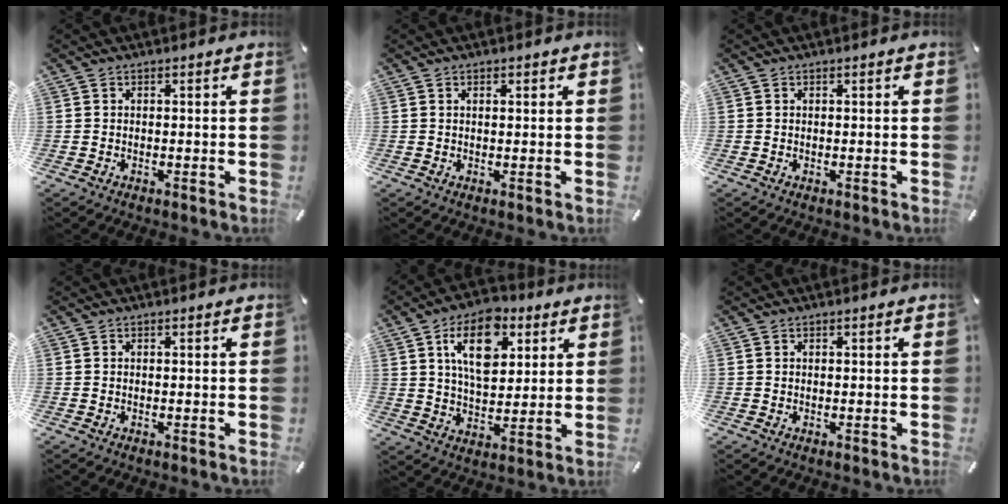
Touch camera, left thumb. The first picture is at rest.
{"total": 1.0, "force": [0.4, 0.5, 0.7], "torque": [-0.015, 0.003, 0.007]}
{"total": 0.0}
{"total": 0.0}
{"total": 13.8, "force": [6.0, 8.4, 9.2], "torque": [-0.140, -0.007, 0.103]}
{"total": 0.0}